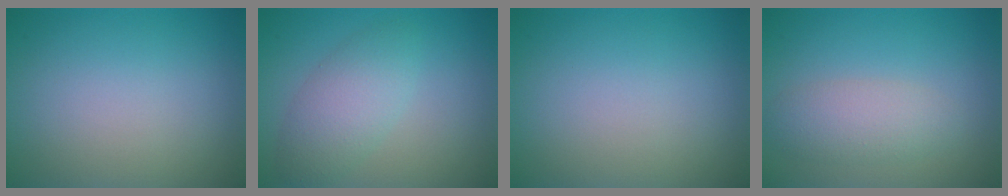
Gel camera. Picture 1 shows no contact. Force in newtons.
{"total": 3.5, "press": 3.5, "slide": 0.1}
{"total": 0.0}
{"total": 2.9, "press": 2.9, "slide": 0.1}